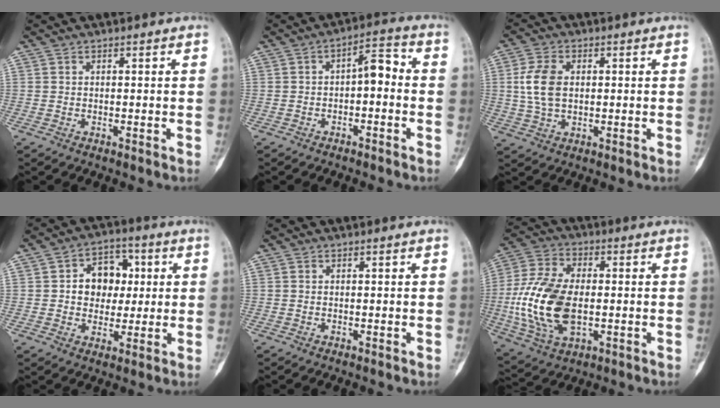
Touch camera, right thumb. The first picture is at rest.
{"total": 6.0, "force": [-0.9, 2.9, 5.2], "torque": [-0.065, 0.036, -0.023]}
{"total": 7.7, "force": [0.9, 4.9, 5.8], "torque": [-0.118, 0.005, 0.020]}
{"total": 9.9, "force": [1.4, 7.8, 6.0], "torque": [-0.039, 0.011, 0.017]}
{"total": 0.0}
{"total": 17.9, "force": [-1.7, 10.3, 14.5], "torque": [-0.299, 0.002, -0.027]}